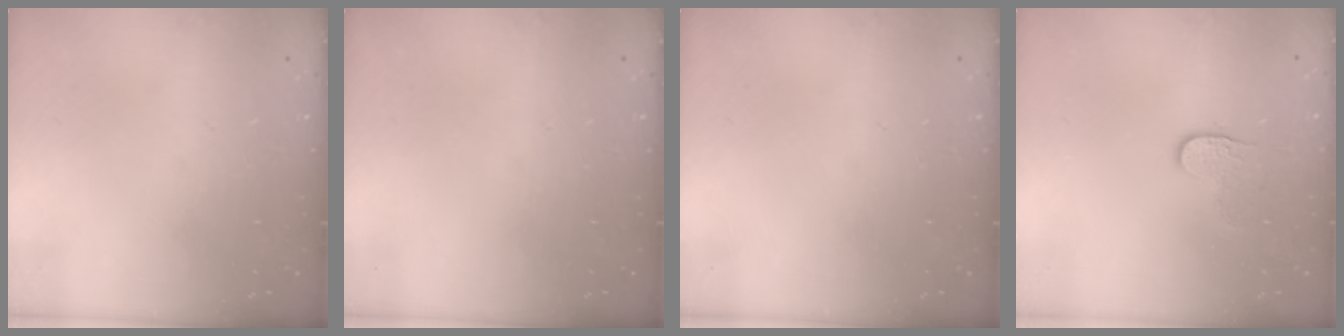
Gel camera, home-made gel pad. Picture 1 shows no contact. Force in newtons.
{"total": 0.0}
{"total": 0.0}
{"total": 4.0, "press": 4.0, "slide": 0.5}